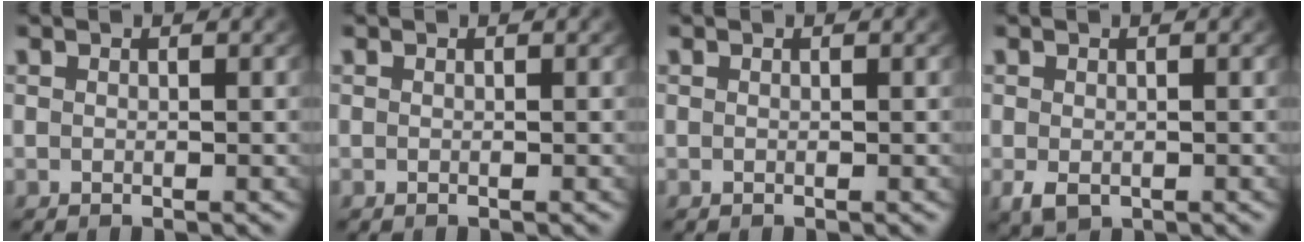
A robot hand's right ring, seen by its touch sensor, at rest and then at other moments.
{"total": 0.0}
{"total": 0.0}
{"total": 2.2, "force": [-0.9, 1.4, 1.4], "torque": [-0.040, -0.022, -0.001]}